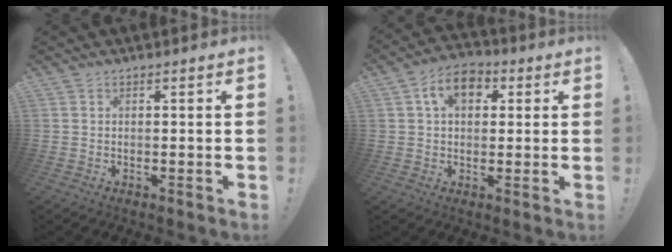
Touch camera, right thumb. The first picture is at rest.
{"total": 9.8, "force": [3.0, 6.7, 6.5], "torque": [-0.105, 0.017, 0.055]}